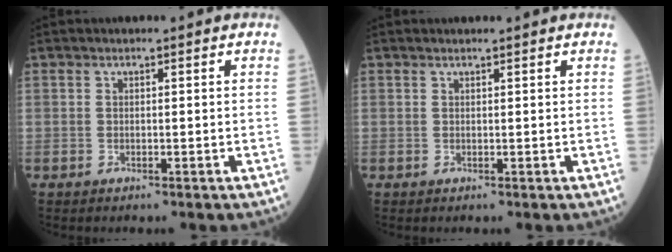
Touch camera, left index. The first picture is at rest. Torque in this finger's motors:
{"motor_torque": [-1.00, -0.90, -1.05, 0.01]}